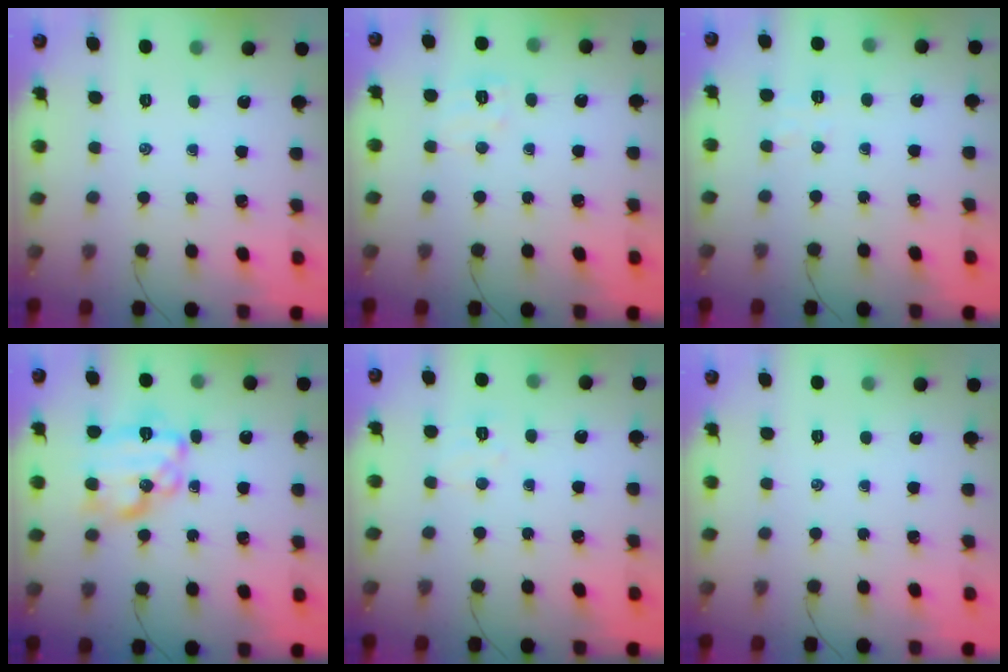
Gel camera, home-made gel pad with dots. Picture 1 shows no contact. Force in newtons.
{"total": 5.0, "press": 4.8, "slide": 1.3}
{"total": 4.6, "press": 4.5, "slide": 1.0}
{"total": 16.2, "press": 16.2, "slide": 1.1}
{"total": 3.8, "press": 3.7, "slide": 0.9}
{"total": 0.0}